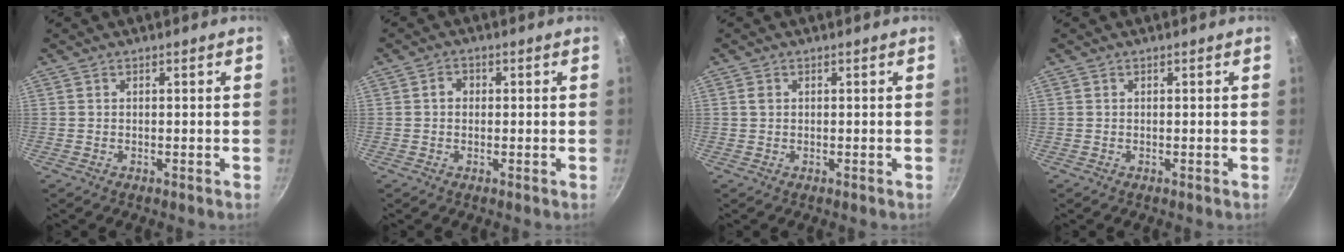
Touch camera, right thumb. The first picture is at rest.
{"total": 2.0, "force": [0.1, 1.7, 1.1], "torque": [-0.011, 0.005, 0.000]}
{"total": 0.9, "force": [0.2, 0.8, 0.5], "torque": [-0.008, 0.001, 0.002]}
{"total": 0.0}